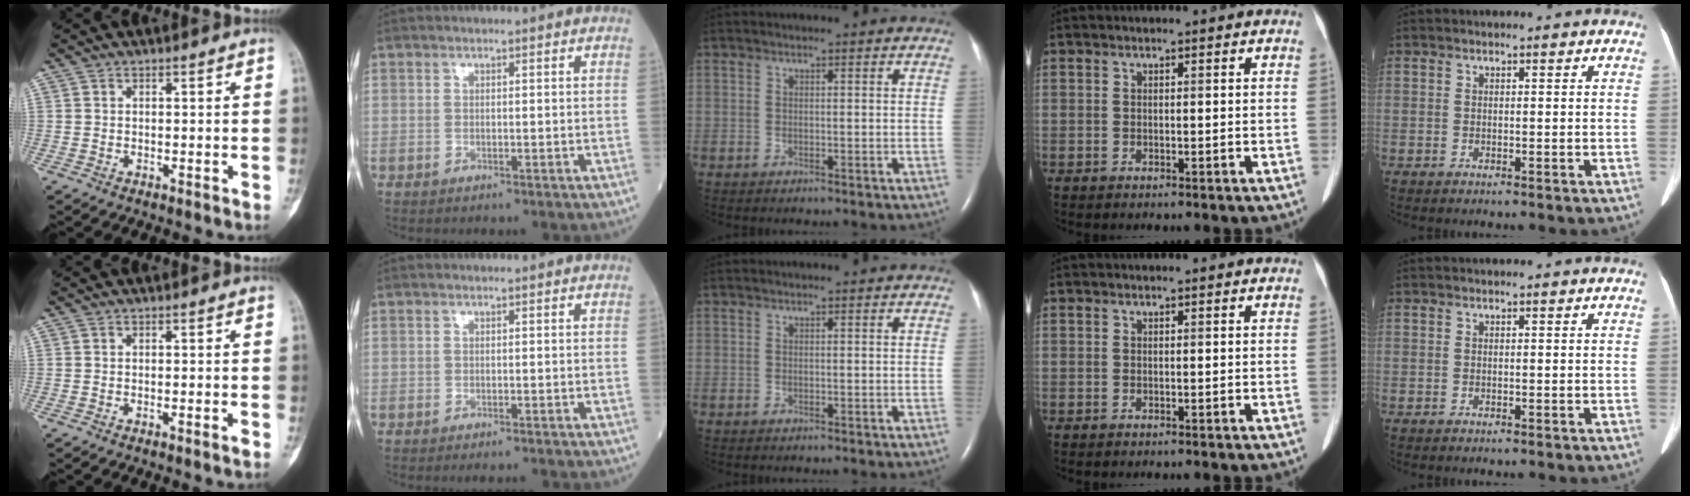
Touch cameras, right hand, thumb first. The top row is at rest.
{"thumb": {"total": 0.9, "force": [-0.6, 0.0, 0.7], "torque": [-0.015, -0.001, -0.007]}, "index": {"total": 1.9, "force": [-1.8, -0.1, 0.6], "torque": [-0.006, -0.004, -0.025]}}